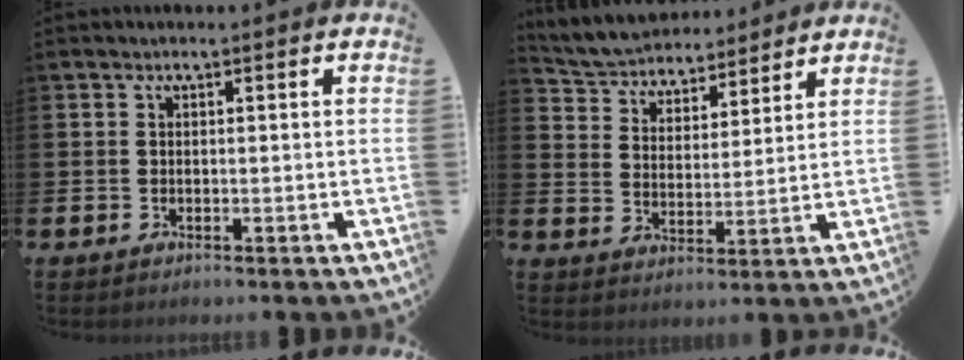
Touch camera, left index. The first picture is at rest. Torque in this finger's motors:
{"motor_torque": [1.07, -1.07, 0.29, 0.11]}